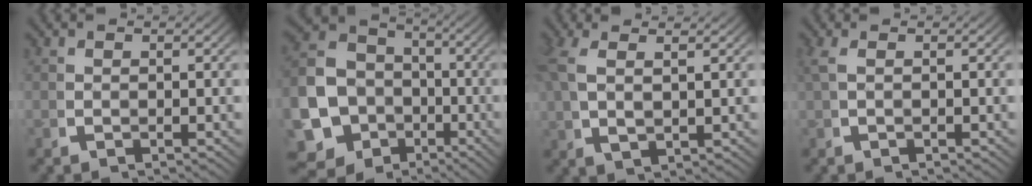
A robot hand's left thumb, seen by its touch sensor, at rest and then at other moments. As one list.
[{"total": 17.1, "force": [-4.8, 14.8, 7.2], "torque": [-0.169, -0.085, -0.069]}, {"total": 3.5, "force": [1.8, 1.1, 2.8], "torque": [-0.060, 0.000, 0.043]}, {"total": 1.0, "force": [0.2, -0.1, 1.0], "torque": [-0.029, 0.001, 0.010]}]